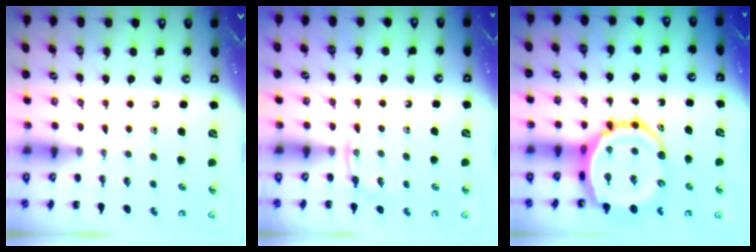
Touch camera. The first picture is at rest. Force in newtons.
{"total": 5.7, "press": 5.4, "slide": 1.6}
{"total": 16.8, "press": 16.2, "slide": 4.3}